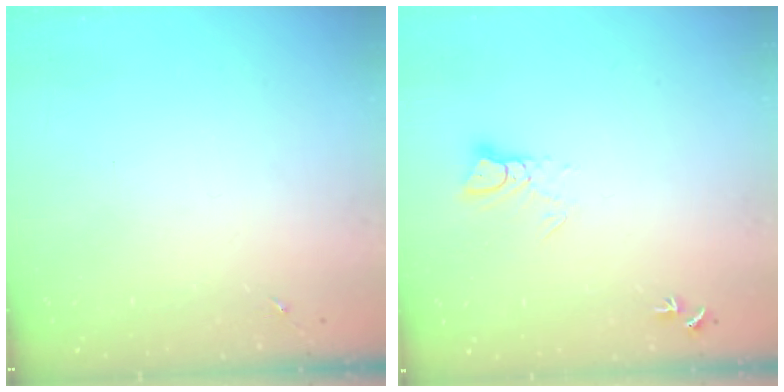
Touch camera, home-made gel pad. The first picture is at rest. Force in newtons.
{"total": 4.9, "press": 4.8, "slide": 0.3}